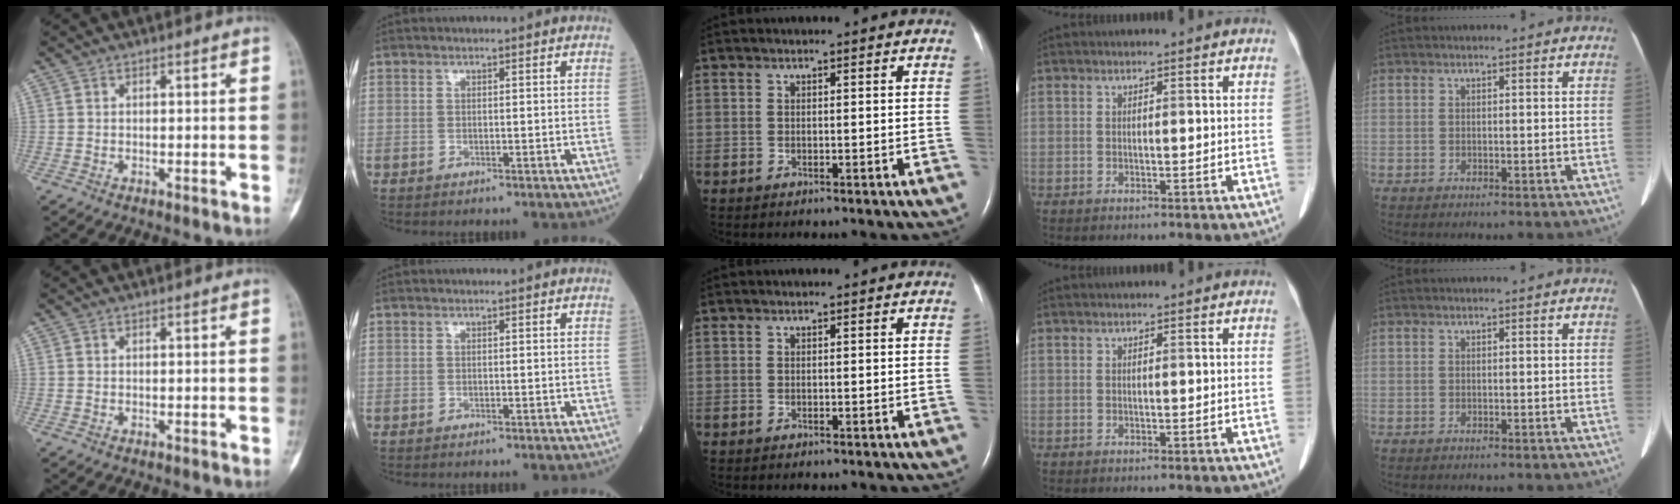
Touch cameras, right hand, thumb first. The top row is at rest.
{}